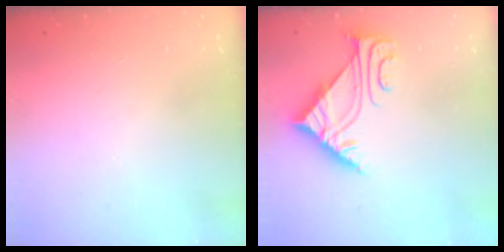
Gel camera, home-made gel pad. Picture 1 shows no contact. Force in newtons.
{"total": 5.2, "press": 5.2, "slide": 0.8}